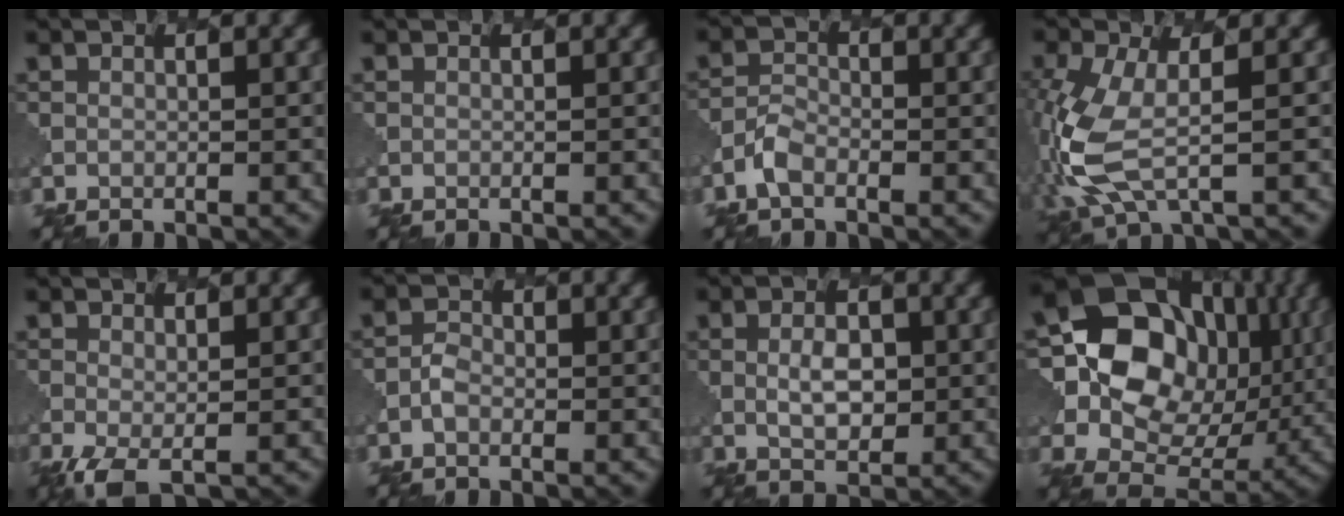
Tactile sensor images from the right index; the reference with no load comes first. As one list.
[{"total": 0.0}, {"total": 1.9, "force": [-1.3, 1.0, 0.8], "torque": [-0.023, 0.001, -0.030]}, {"total": 6.8, "force": [-1.0, 3.2, 5.9], "torque": [-0.170, -0.010, -0.020]}, {"total": 2.1, "force": [-1.0, 0.8, 1.7], "torque": [-0.044, -0.011, -0.016]}, {"total": 1.1, "force": [-0.6, 0.8, 0.4], "torque": [-0.009, 0.002, -0.012]}, {"total": 2.8, "force": [0.3, 1.7, 2.2], "torque": [-0.044, -0.003, 0.010]}, {"total": 13.1, "force": [2.0, 10.7, 7.4], "torque": [-0.119, -0.002, 0.030]}]